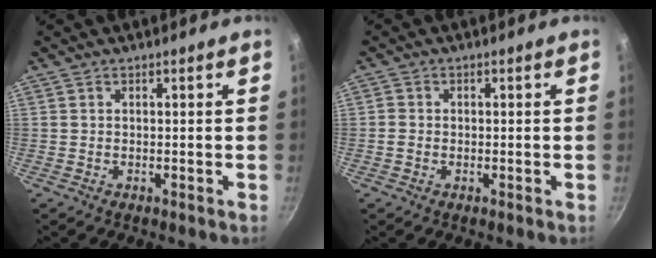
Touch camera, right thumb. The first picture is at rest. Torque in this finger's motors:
{"motor_torque": [-0.20, -0.78, -0.01, -0.23, -0.02]}